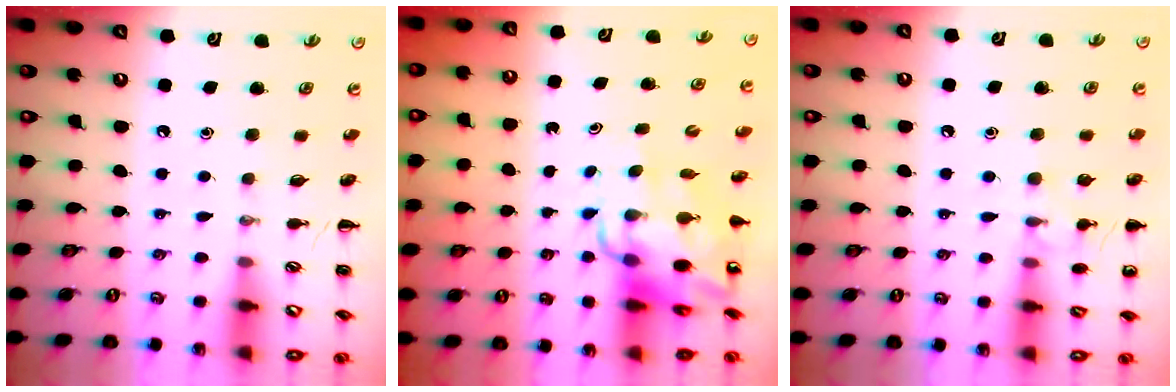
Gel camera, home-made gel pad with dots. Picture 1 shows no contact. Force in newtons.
{"total": 12.1, "press": 11.6, "slide": 3.3}
{"total": 8.6, "press": 8.4, "slide": 2.0}